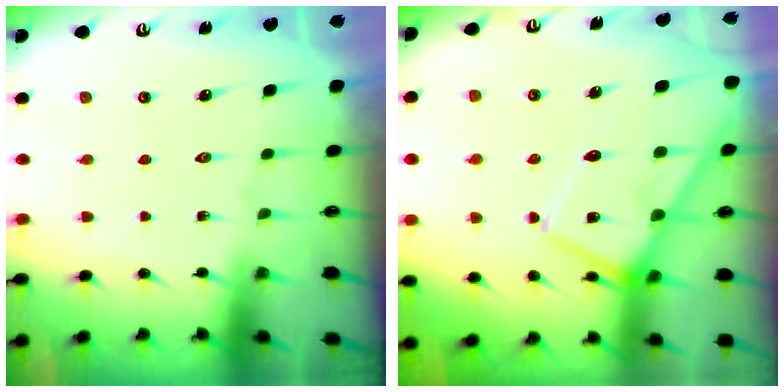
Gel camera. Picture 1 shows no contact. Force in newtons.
{"total": 11.9, "press": 11.8, "slide": 1.4}